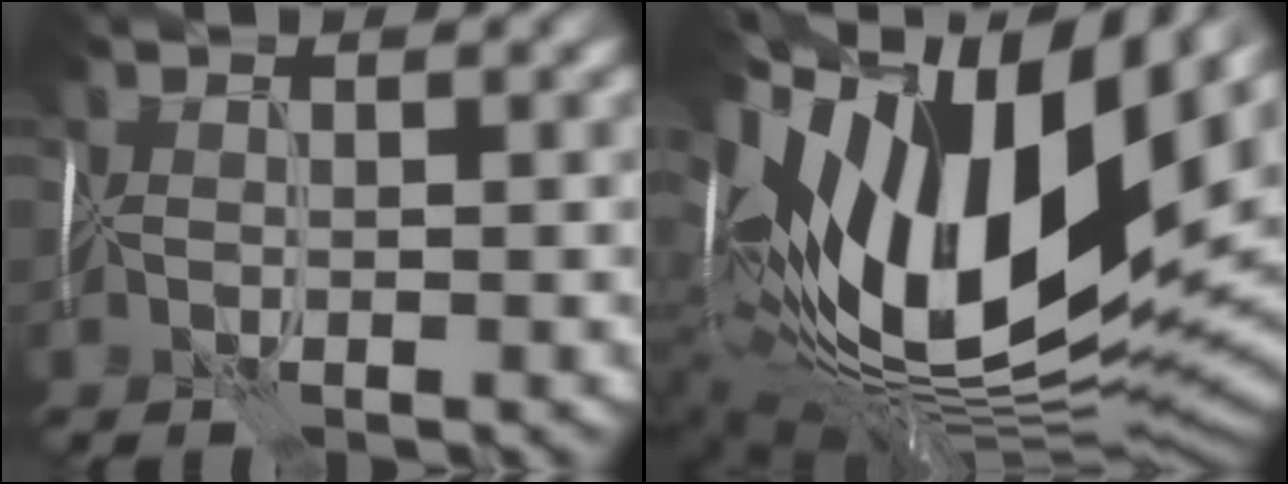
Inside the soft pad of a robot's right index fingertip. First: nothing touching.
{"total": 19.1, "force": [3.0, 8.5, 16.8], "torque": [-0.309, 0.006, 0.042]}